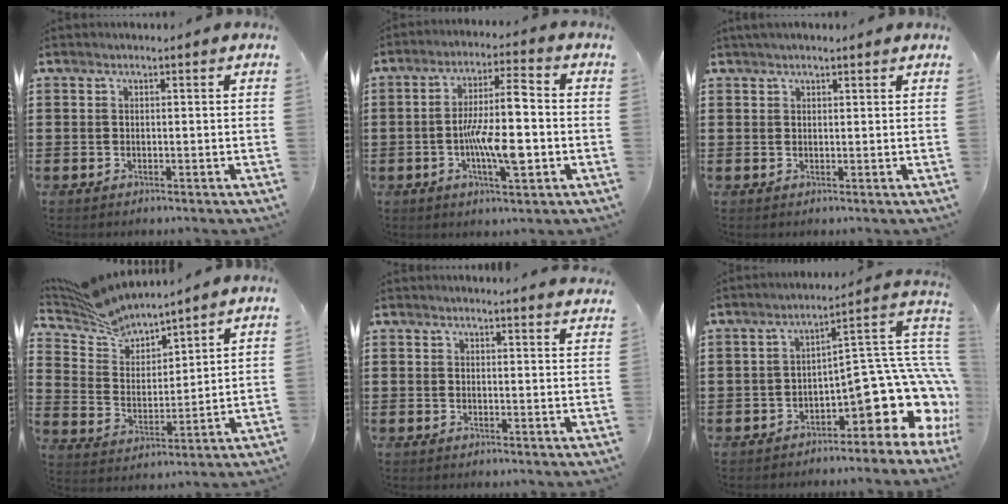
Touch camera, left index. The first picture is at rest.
{"total": 9.9, "force": [-1.9, 2.7, 9.3], "torque": [-0.168, 0.002, -0.038]}
{"total": 1.2, "force": [1.1, 0.3, 0.3], "torque": [-0.008, 0.002, 0.020]}
{"total": 7.1, "force": [7.0, 1.1, 0.9], "torque": [-0.054, -0.037, 0.125]}
{"total": 2.0, "force": [2.0, -0.4, 0.1], "torque": [-0.007, -0.006, 0.038]}
{"total": 11.8, "force": [-3.2, 4.1, 10.6], "torque": [-0.142, -0.020, -0.052]}